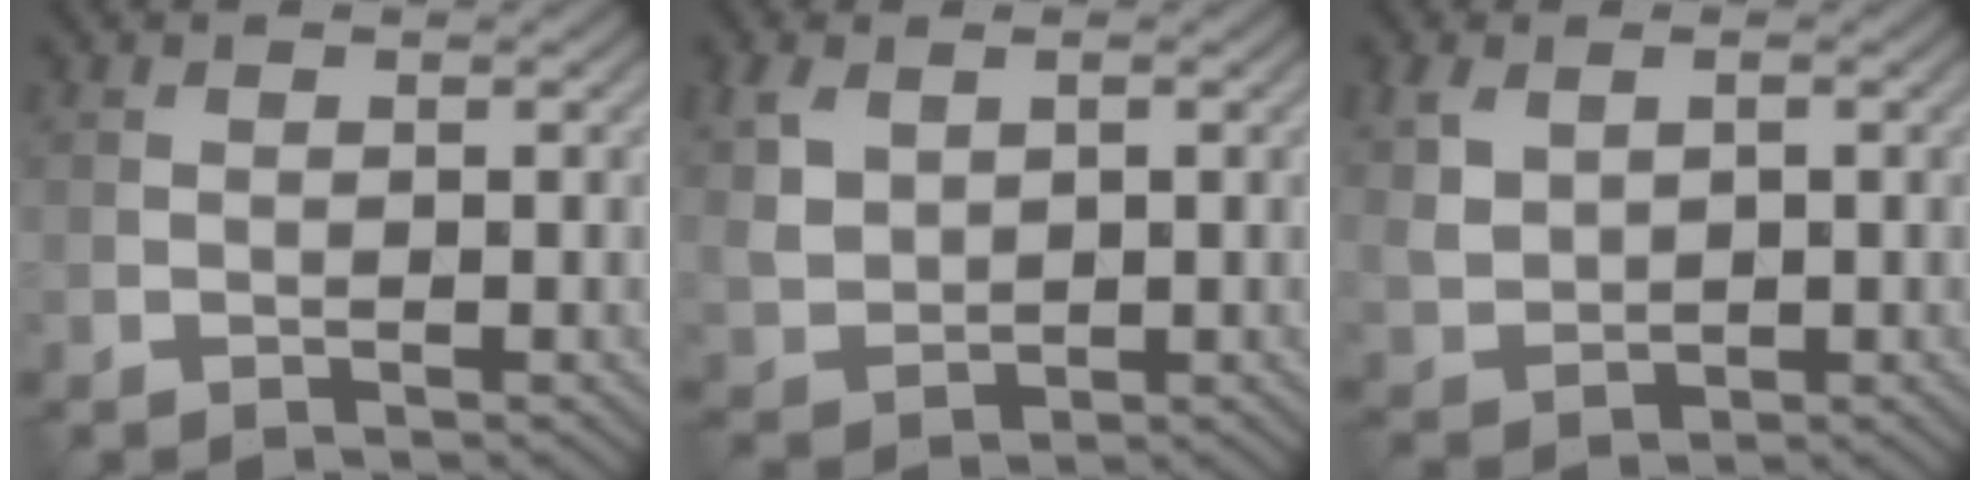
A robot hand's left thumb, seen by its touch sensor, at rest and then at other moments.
{"total": 4.9, "force": [1.8, 3.5, 2.9], "torque": [-0.084, -0.001, 0.041]}
{"total": 4.5, "force": [1.5, 3.1, 2.8], "torque": [-0.073, -0.002, 0.034]}